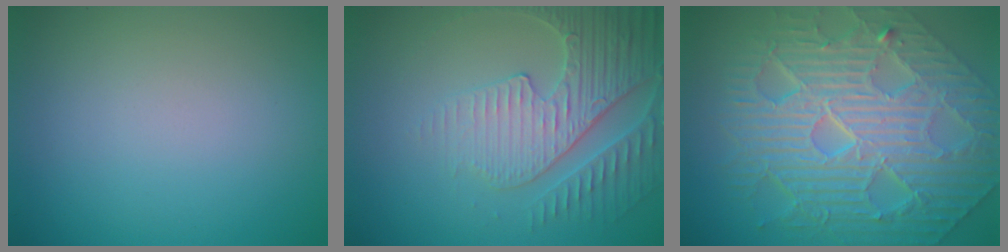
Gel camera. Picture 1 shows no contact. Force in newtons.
{"total": 4.3, "press": 4.2, "slide": 0.8}
{"total": 11.4, "press": 7.5, "slide": 8.5}